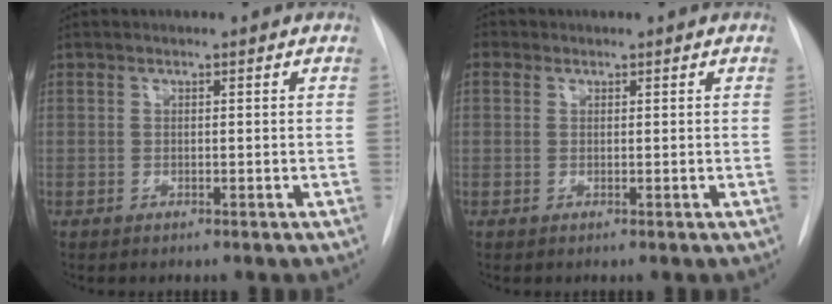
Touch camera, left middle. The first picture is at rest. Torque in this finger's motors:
{"motor_torque": [0.36, -0.36, 0.90, 0.21]}